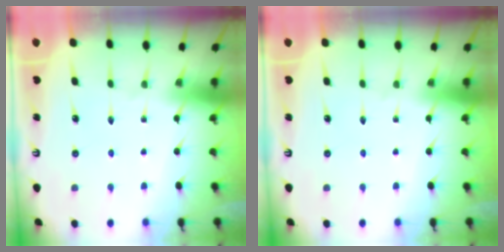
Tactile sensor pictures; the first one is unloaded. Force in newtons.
{"total": 0.0}